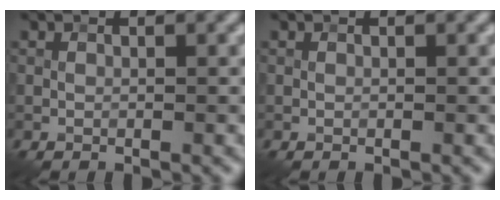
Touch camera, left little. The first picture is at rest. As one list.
[{"total": 0.0}]